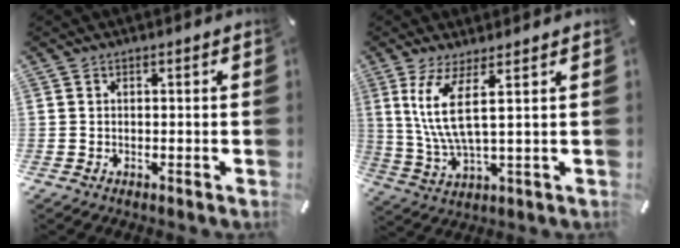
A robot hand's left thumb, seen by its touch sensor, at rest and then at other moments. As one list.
[{"total": 9.5, "force": [3.3, 2.2, 8.7], "torque": [-0.189, -0.008, 0.056]}]